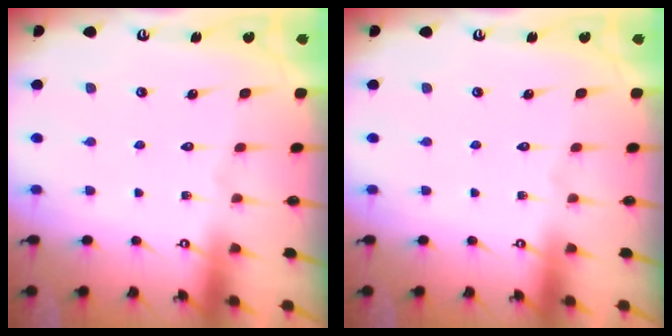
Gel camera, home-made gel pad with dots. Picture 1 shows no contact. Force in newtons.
{"total": 0.0}